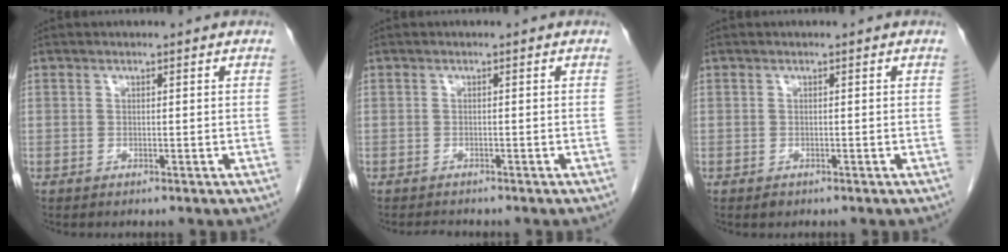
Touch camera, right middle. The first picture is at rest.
{"total": 1.6, "force": [-1.5, 0.4, 0.4], "torque": [-0.009, -0.005, -0.021]}
{"total": 0.6, "force": [-0.4, 0.4, 0.2], "torque": [-0.005, 0.000, -0.004]}